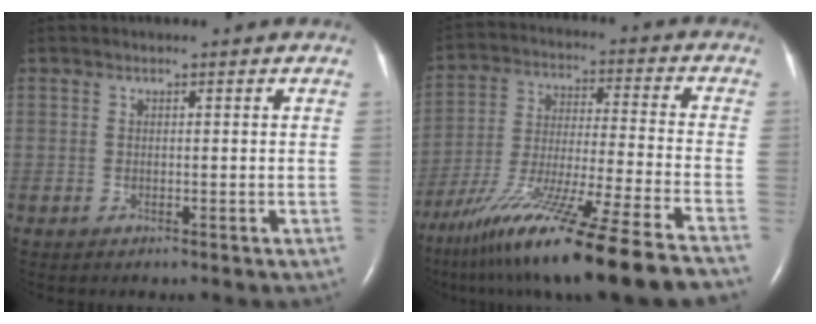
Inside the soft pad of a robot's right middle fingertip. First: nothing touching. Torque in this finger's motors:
{"motor_torque": [1.12, -1.02, 0.47, 0.21]}